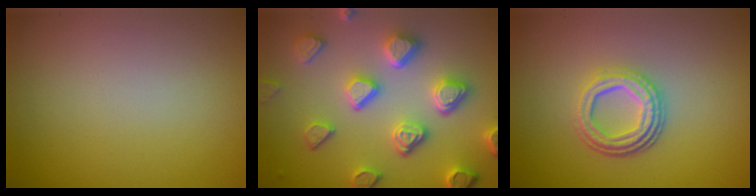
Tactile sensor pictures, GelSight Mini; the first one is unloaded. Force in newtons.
{"total": 6.4, "press": 5.4, "slide": 3.4}
{"total": 4.6, "press": 3.3, "slide": 3.1}